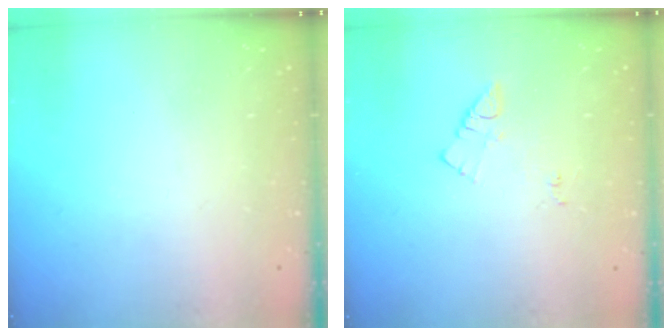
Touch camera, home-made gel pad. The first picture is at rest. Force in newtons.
{"total": 7.2, "press": 7.2, "slide": 0.6}